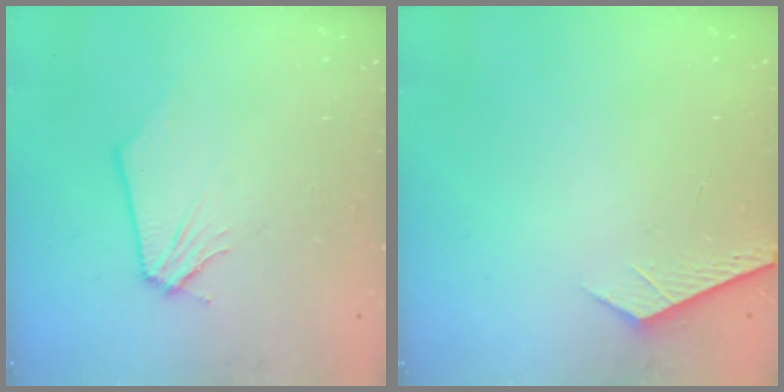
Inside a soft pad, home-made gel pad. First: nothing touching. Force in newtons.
{"total": 2.8, "press": 2.8, "slide": 0.3}